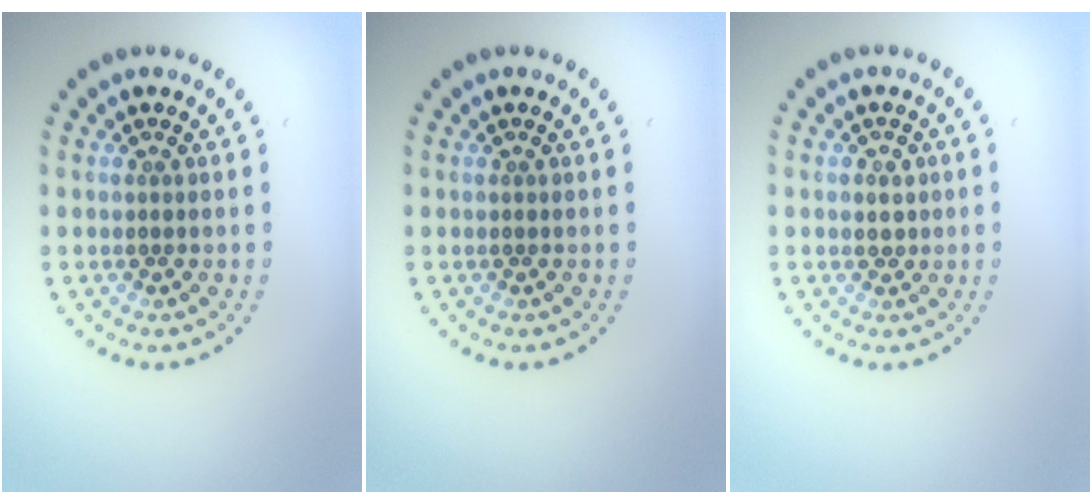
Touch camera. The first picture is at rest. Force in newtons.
{"total": 0.0}
{"total": 1.4, "press": 1.2, "slide": 0.7}